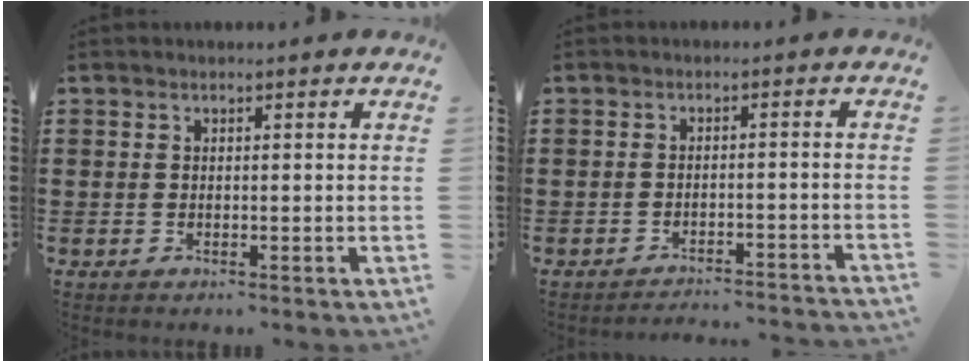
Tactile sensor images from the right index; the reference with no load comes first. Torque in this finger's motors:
{"motor_torque": [1.09, 0.91, -1.05, -0.21]}